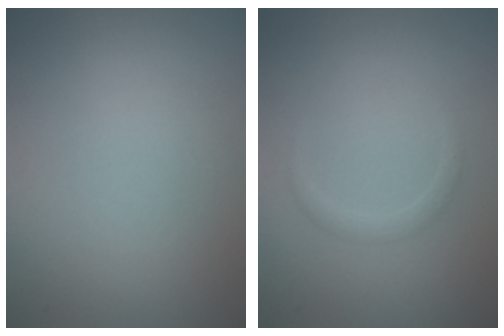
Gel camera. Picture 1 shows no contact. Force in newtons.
{"total": 1.0, "press": 1.0, "slide": 0.0}